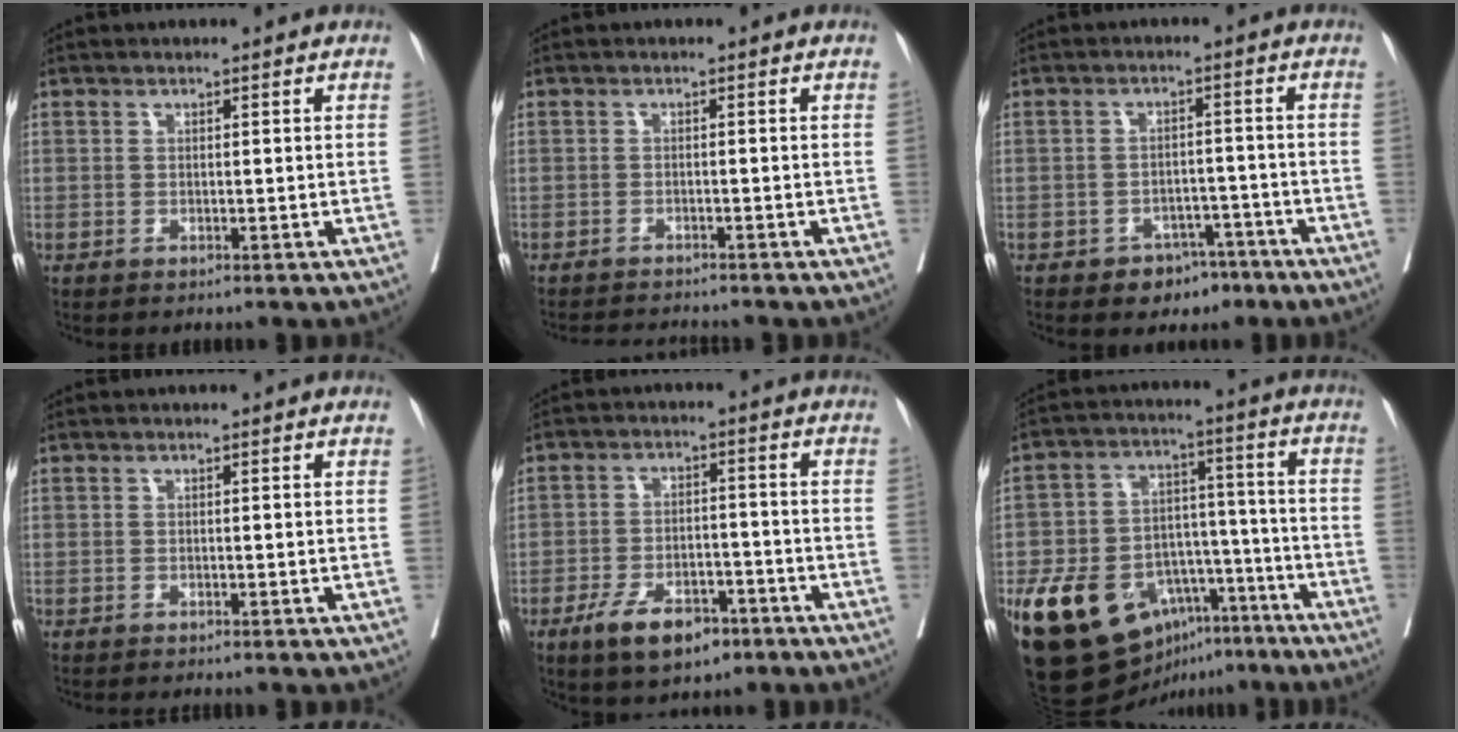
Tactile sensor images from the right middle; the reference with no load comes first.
{"total": 4.3, "force": [-4.2, -0.4, 1.0], "torque": [-0.011, -0.012, -0.065]}
{"total": 5.0, "force": [-3.4, 3.3, 1.5], "torque": [-0.010, 0.012, -0.043]}
{"total": 2.6, "force": [-2.4, -0.1, 1.2], "torque": [-0.014, -0.003, -0.033]}
{"total": 8.4, "force": [-5.3, 3.8, 5.3], "torque": [-0.092, -0.002, -0.087]}
{"total": 22.0, "force": [-12.7, 13.4, 12.0], "torque": [-0.226, 0.040, -0.196]}